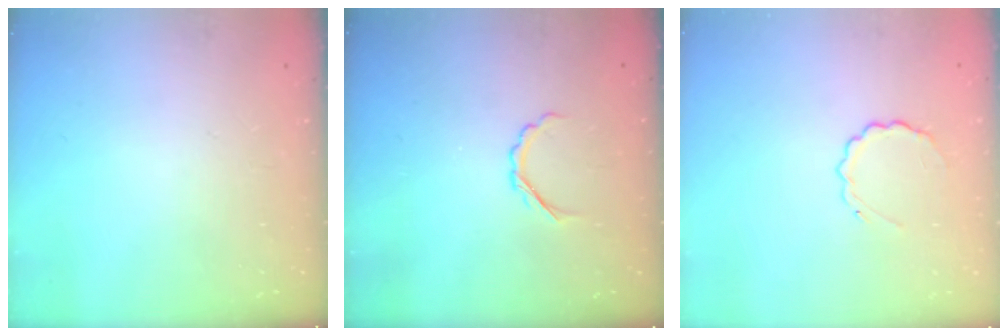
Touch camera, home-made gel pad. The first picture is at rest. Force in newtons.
{"total": 3.1, "press": 3.0, "slide": 0.8}
{"total": 5.2, "press": 5.0, "slide": 1.4}